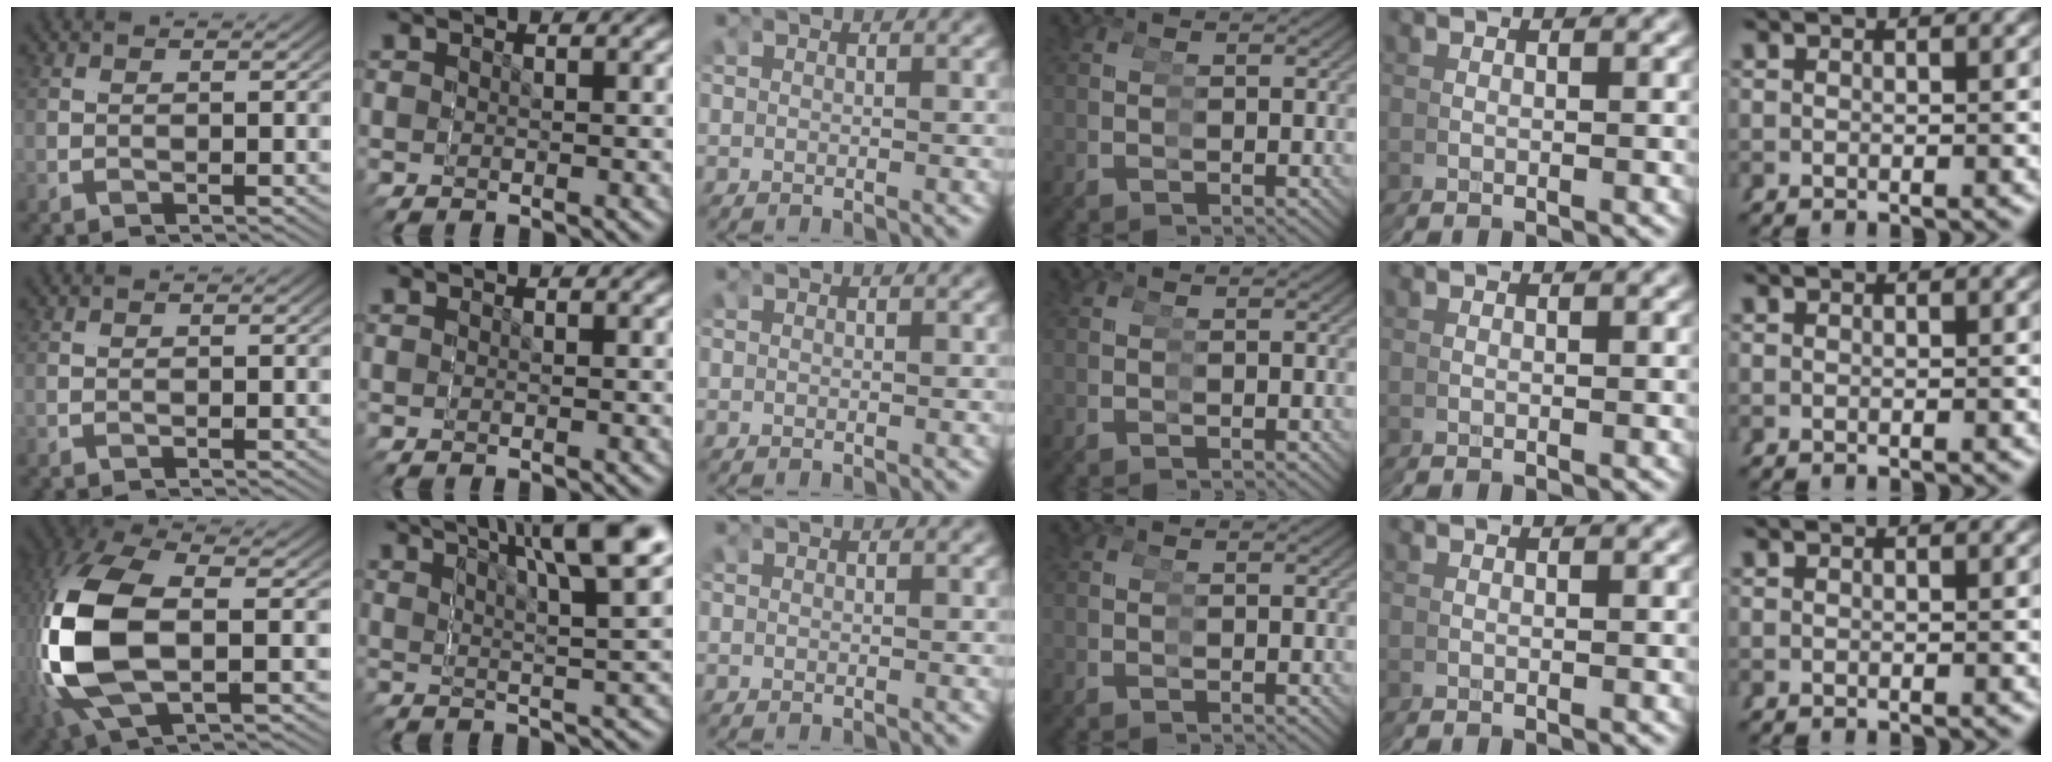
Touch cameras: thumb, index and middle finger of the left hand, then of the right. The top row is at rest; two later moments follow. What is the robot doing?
{"motion": "grasp_and_lifting", "object": "markers"}